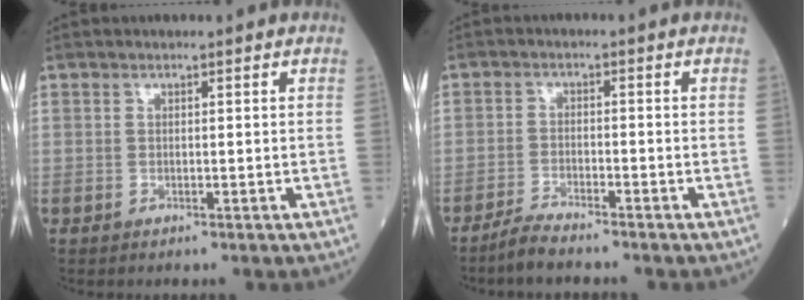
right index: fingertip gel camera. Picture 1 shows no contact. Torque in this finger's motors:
{"motor_torque": [-0.13, 0.01, -0.05, -0.01]}